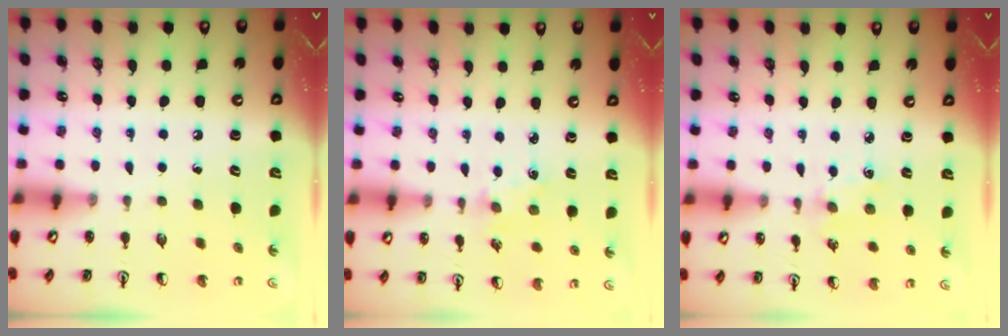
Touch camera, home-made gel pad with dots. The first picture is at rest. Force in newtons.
{"total": 1.2, "press": 1.2, "slide": 0.2}
{"total": 2.9, "press": 2.8, "slide": 0.5}